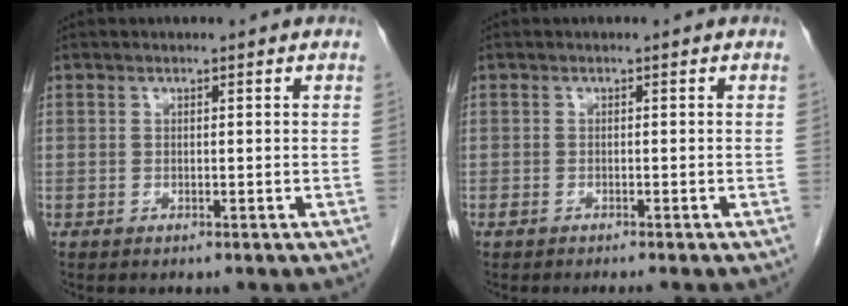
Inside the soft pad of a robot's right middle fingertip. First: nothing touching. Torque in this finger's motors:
{"motor_torque": [-0.33, 0.05, 0.02, 0.01]}